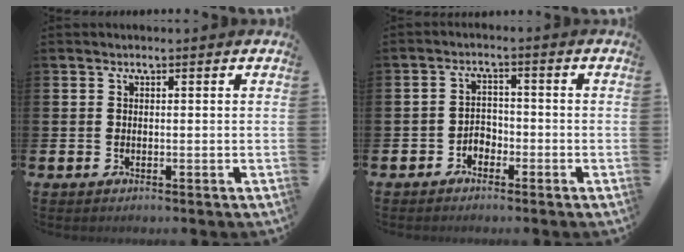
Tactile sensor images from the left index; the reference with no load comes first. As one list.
[{"total": 2.3, "force": [-1.8, 1.4, 0.4], "torque": [-0.013, 0.007, -0.041]}]